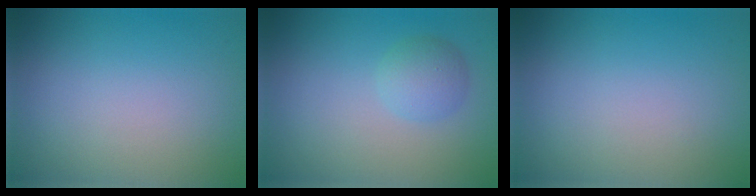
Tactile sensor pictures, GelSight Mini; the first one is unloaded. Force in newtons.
{"total": 2.3, "press": 2.3, "slide": 0.1}
{"total": 0.0}